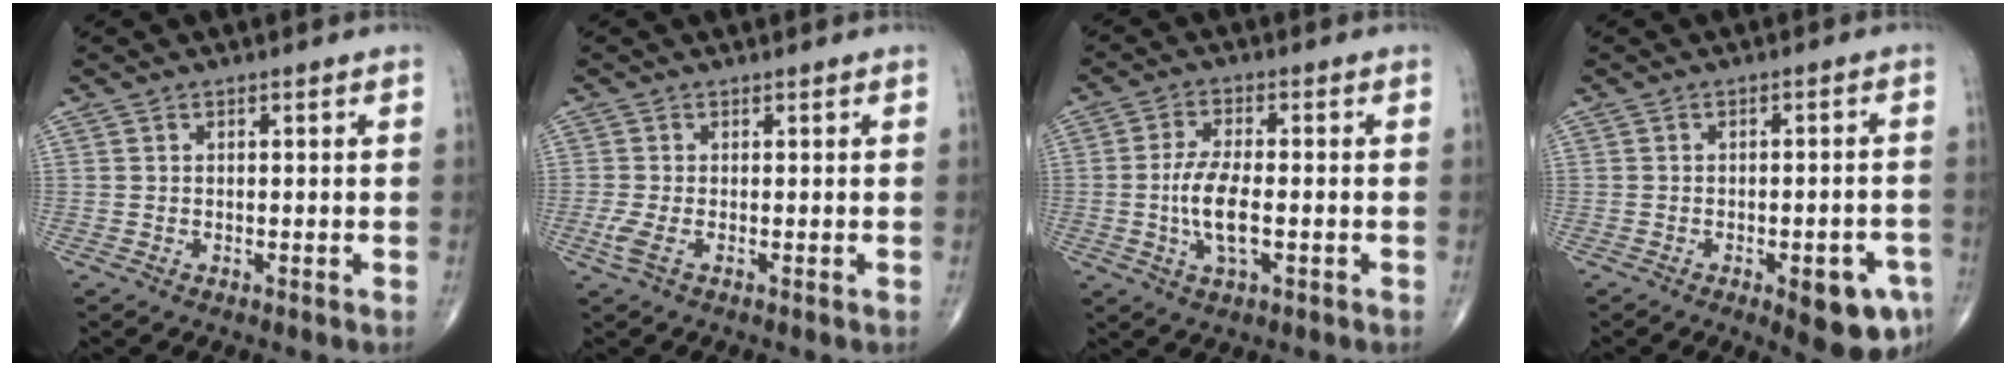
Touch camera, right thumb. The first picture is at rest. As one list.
[{"total": 2.1, "force": [-0.3, 0.6, 2.0], "torque": [-0.060, 0.004, -0.006]}, {"total": 7.6, "force": [-1.3, 3.0, 6.9], "torque": [-0.143, 0.002, -0.025]}, {"total": 9.1, "force": [-4.1, 3.2, 7.5], "torque": [-0.075, 0.014, -0.043]}]